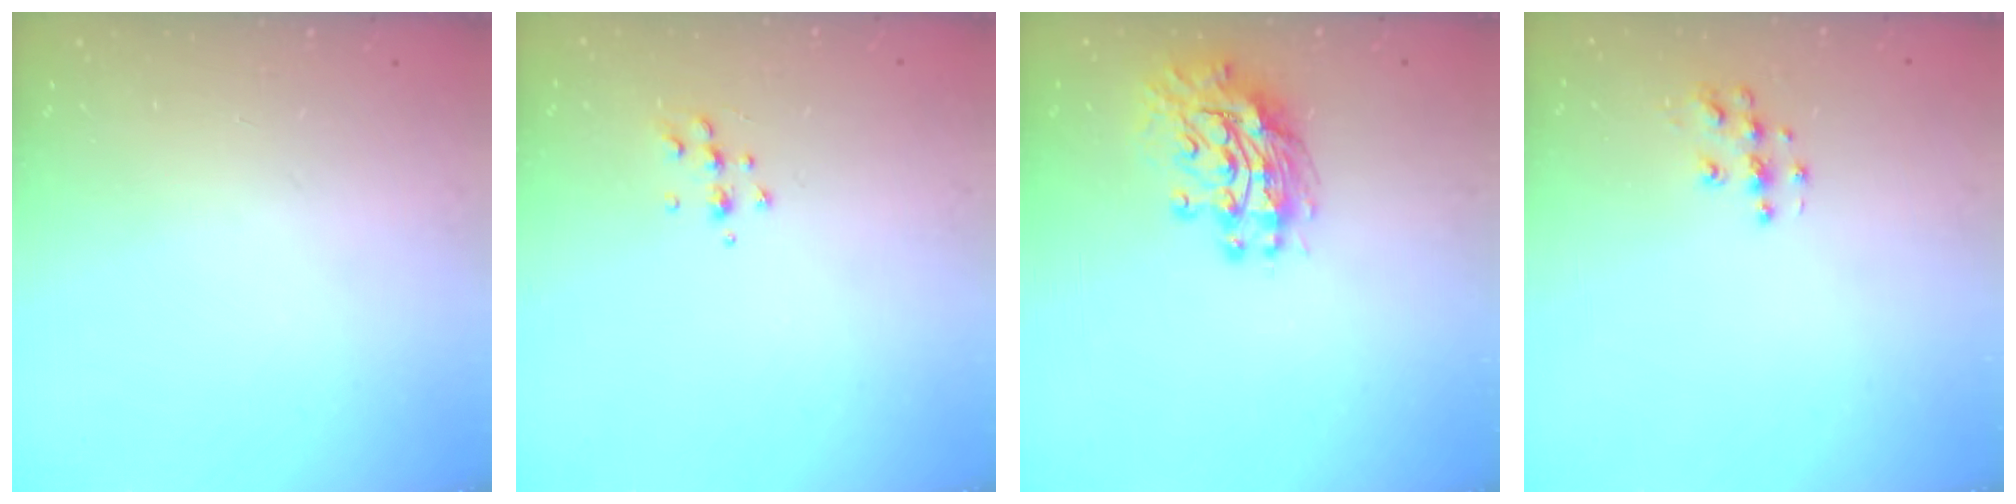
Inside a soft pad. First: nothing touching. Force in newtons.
{"total": 6.3, "press": 6.2, "slide": 1.0}
{"total": 12.5, "press": 12.4, "slide": 1.0}
{"total": 6.7, "press": 6.7, "slide": 0.3}